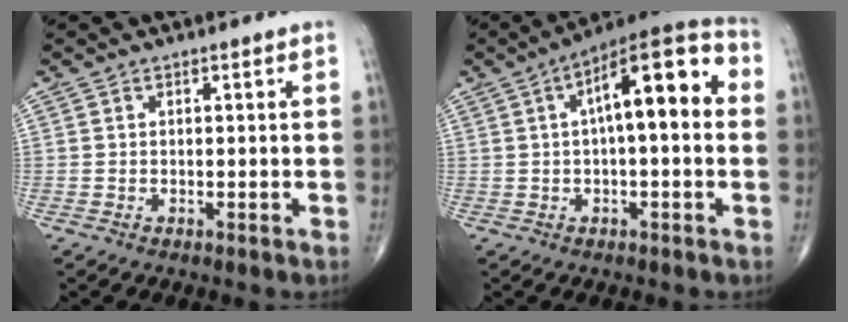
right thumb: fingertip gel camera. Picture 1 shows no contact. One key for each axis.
{"total": 15.5, "fx": 2.5, "fy": 5.4, "fz": 14.3, "tx": -0.200, "ty": 0.042, "tz": 0.029}